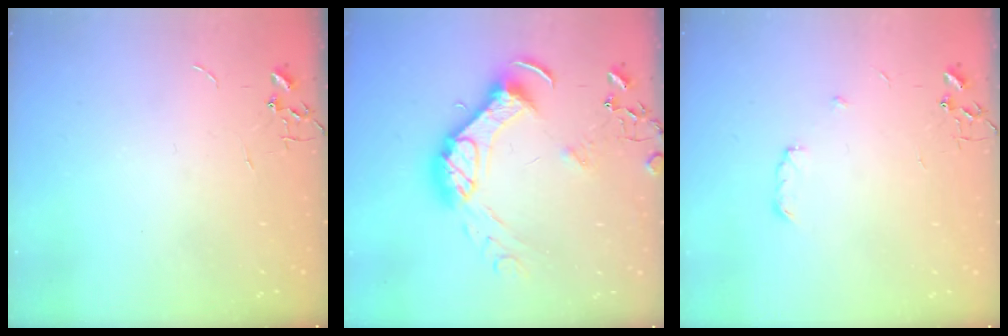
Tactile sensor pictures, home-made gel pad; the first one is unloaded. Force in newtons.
{"total": 16.9, "press": 16.8, "slide": 2.1}
{"total": 4.3, "press": 4.2, "slide": 0.6}